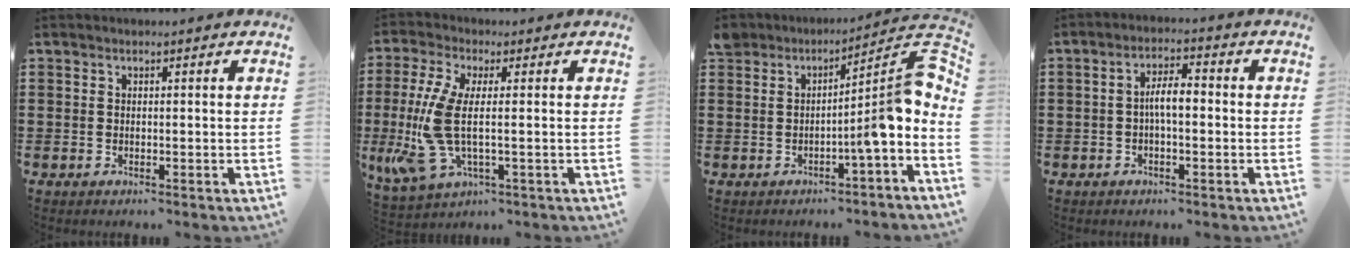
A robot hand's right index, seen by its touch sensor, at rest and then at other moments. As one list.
[{"total": 9.6, "force": [-0.9, 3.4, 9.0], "torque": [-0.221, -0.028, -0.020]}, {"total": 8.0, "force": [0.3, 1.2, 7.9], "torque": [-0.109, -0.035, -0.003]}, {"total": 4.0, "force": [-0.5, 1.3, 3.8], "torque": [-0.076, 0.004, -0.013]}]